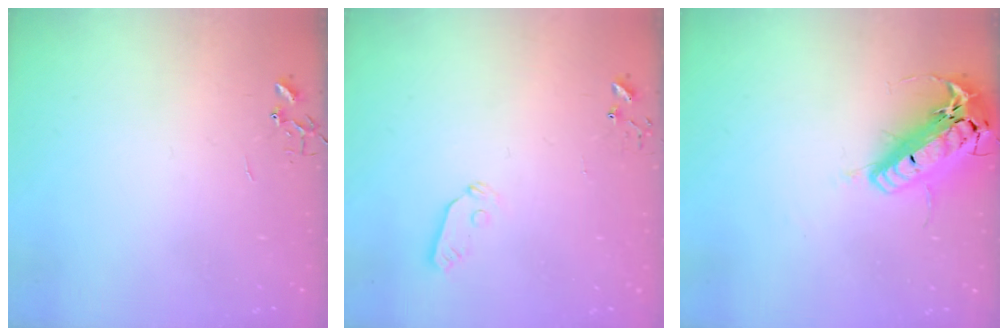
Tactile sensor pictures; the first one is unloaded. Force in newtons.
{"total": 4.6, "press": 4.6, "slide": 0.3}
{"total": 22.0, "press": 21.5, "slide": 4.5}